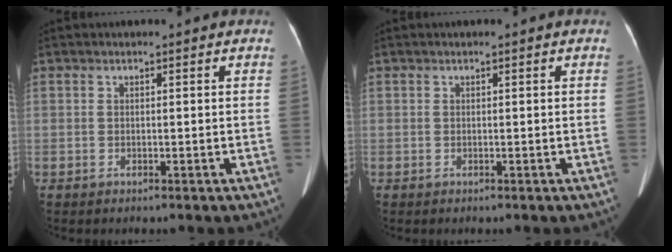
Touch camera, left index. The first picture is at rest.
{"total": 0.0}